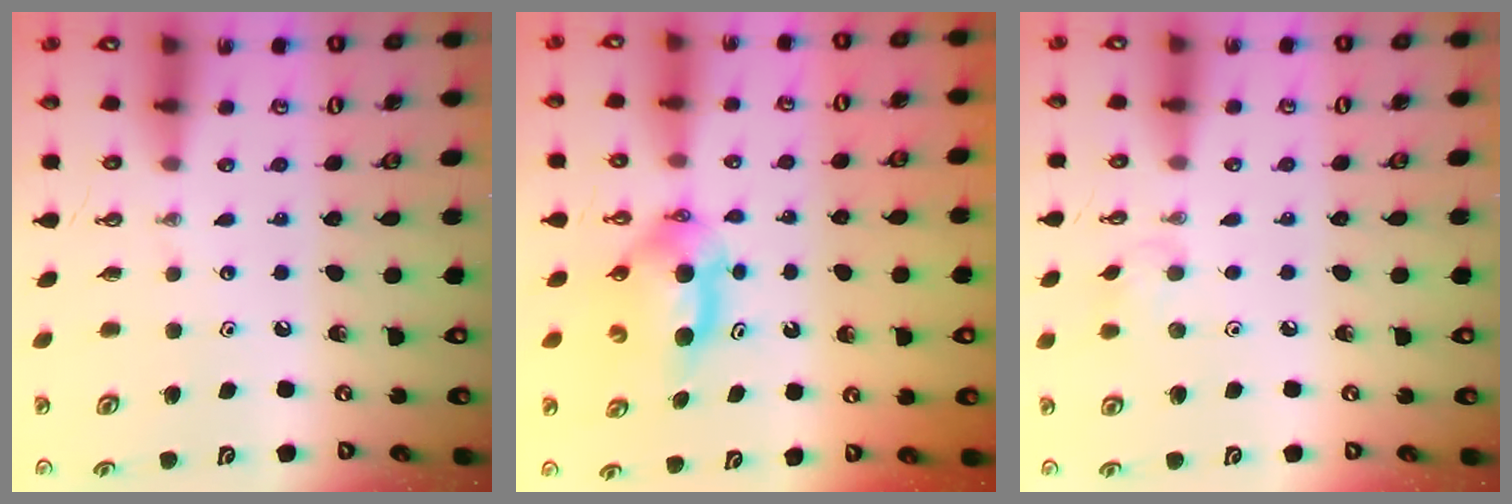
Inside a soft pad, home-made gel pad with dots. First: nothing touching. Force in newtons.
{"total": 5.8, "press": 5.7, "slide": 1.1}
{"total": 5.5, "press": 5.4, "slide": 1.1}